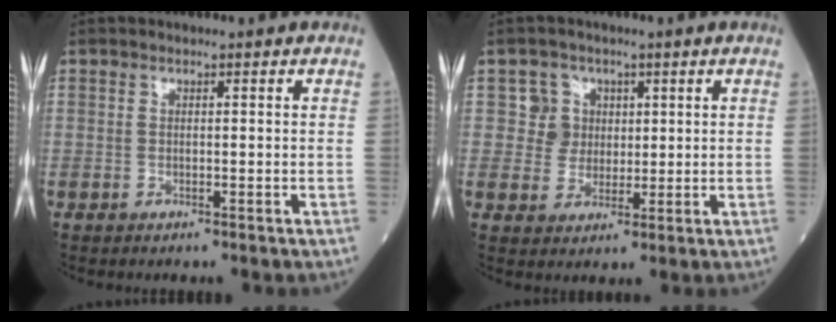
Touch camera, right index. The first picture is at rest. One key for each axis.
{"total": 4.4, "fx": 1.3, "fy": 4.2, "fz": 0.1, "tx": 0.004, "ty": 0.008, "tz": 0.022}